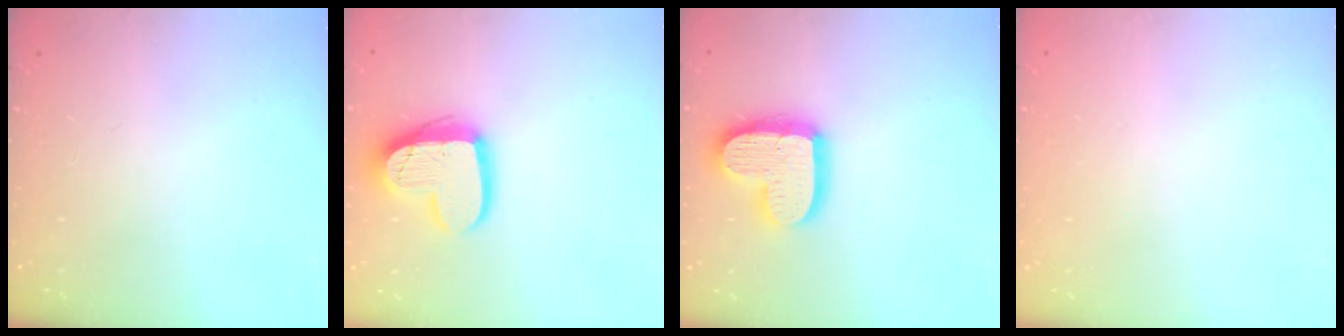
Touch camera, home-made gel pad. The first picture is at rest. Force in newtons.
{"total": 15.9, "press": 15.9, "slide": 1.3}
{"total": 15.6, "press": 15.5, "slide": 1.3}
{"total": 0.0}